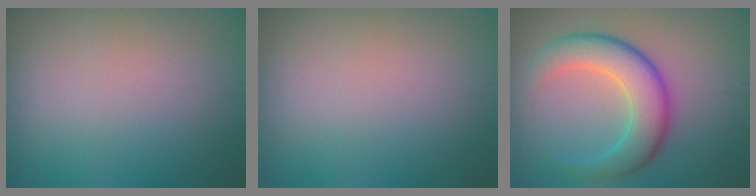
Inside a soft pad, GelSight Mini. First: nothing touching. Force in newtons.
{"total": 0.0}
{"total": 6.7, "press": 6.7, "slide": 0.0}